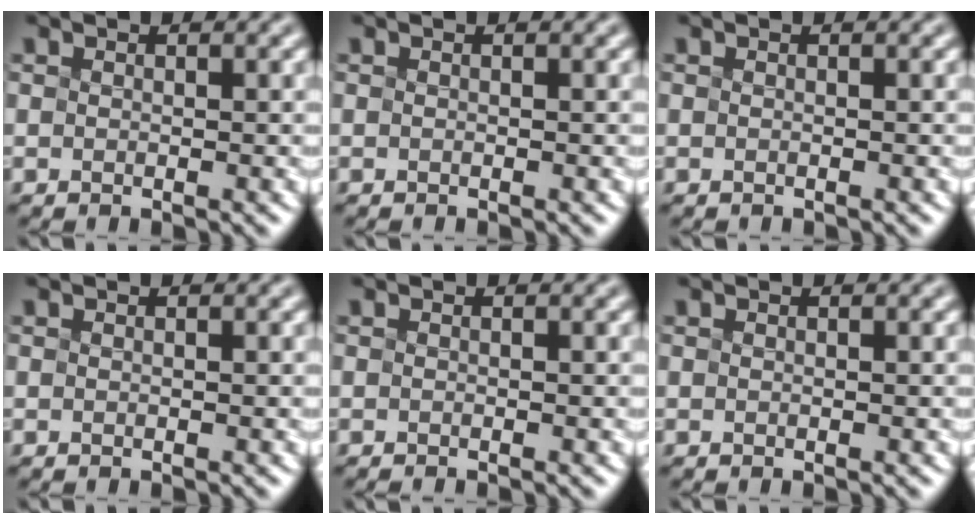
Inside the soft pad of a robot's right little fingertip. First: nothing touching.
{"total": 0.0}
{"total": 0.0}
{"total": 0.0}
{"total": 0.6, "force": [-0.6, 0.0, 0.2], "torque": [0.001, -0.009, -0.009]}
{"total": 0.0}